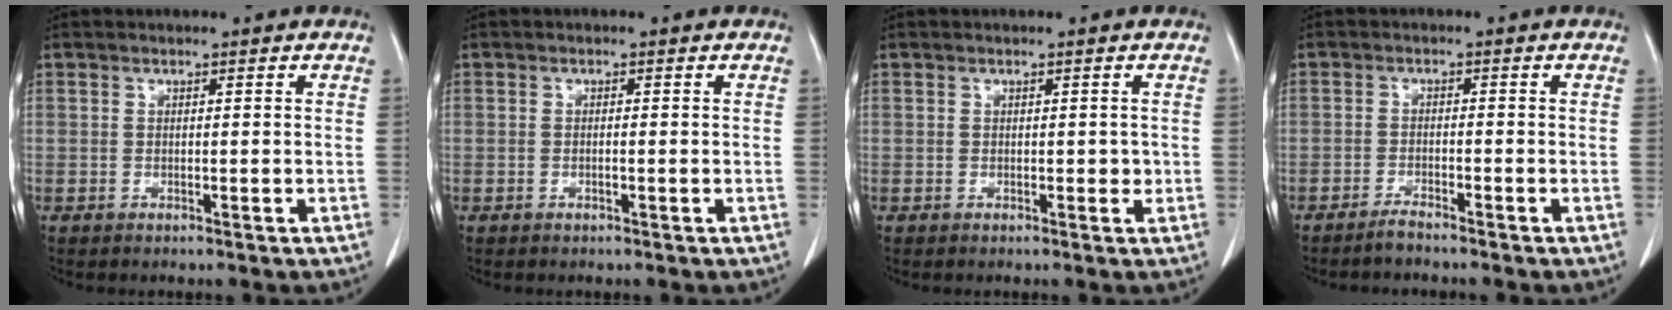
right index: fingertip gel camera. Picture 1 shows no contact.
{"total": 0.7, "force": [-0.3, 0.0, 0.7], "torque": [-0.017, -0.001, -0.003]}
{"total": 1.1, "force": [0.0, 0.8, 0.7], "torque": [-0.005, 0.004, 0.001]}
{"total": 2.0, "force": [-1.9, 0.0, 0.7], "torque": [-0.016, -0.003, -0.036]}